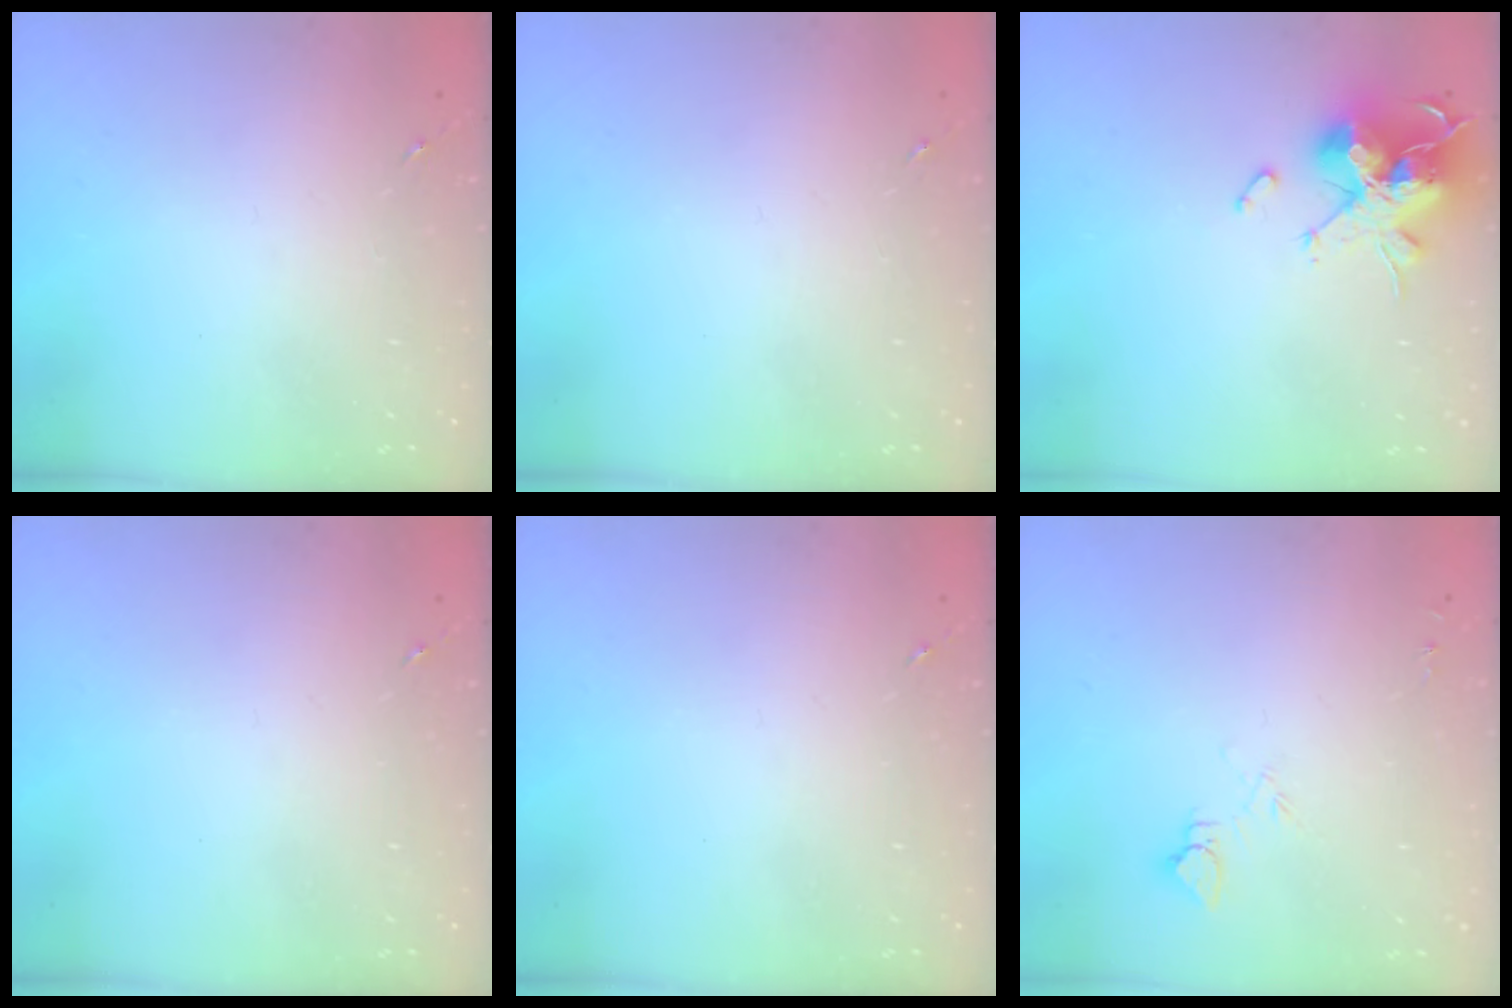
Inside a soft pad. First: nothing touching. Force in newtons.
{"total": 0.0}
{"total": 15.3, "press": 15.1, "slide": 2.4}
{"total": 0.0}
{"total": 0.0}
{"total": 3.7, "press": 3.7, "slide": 0.4}